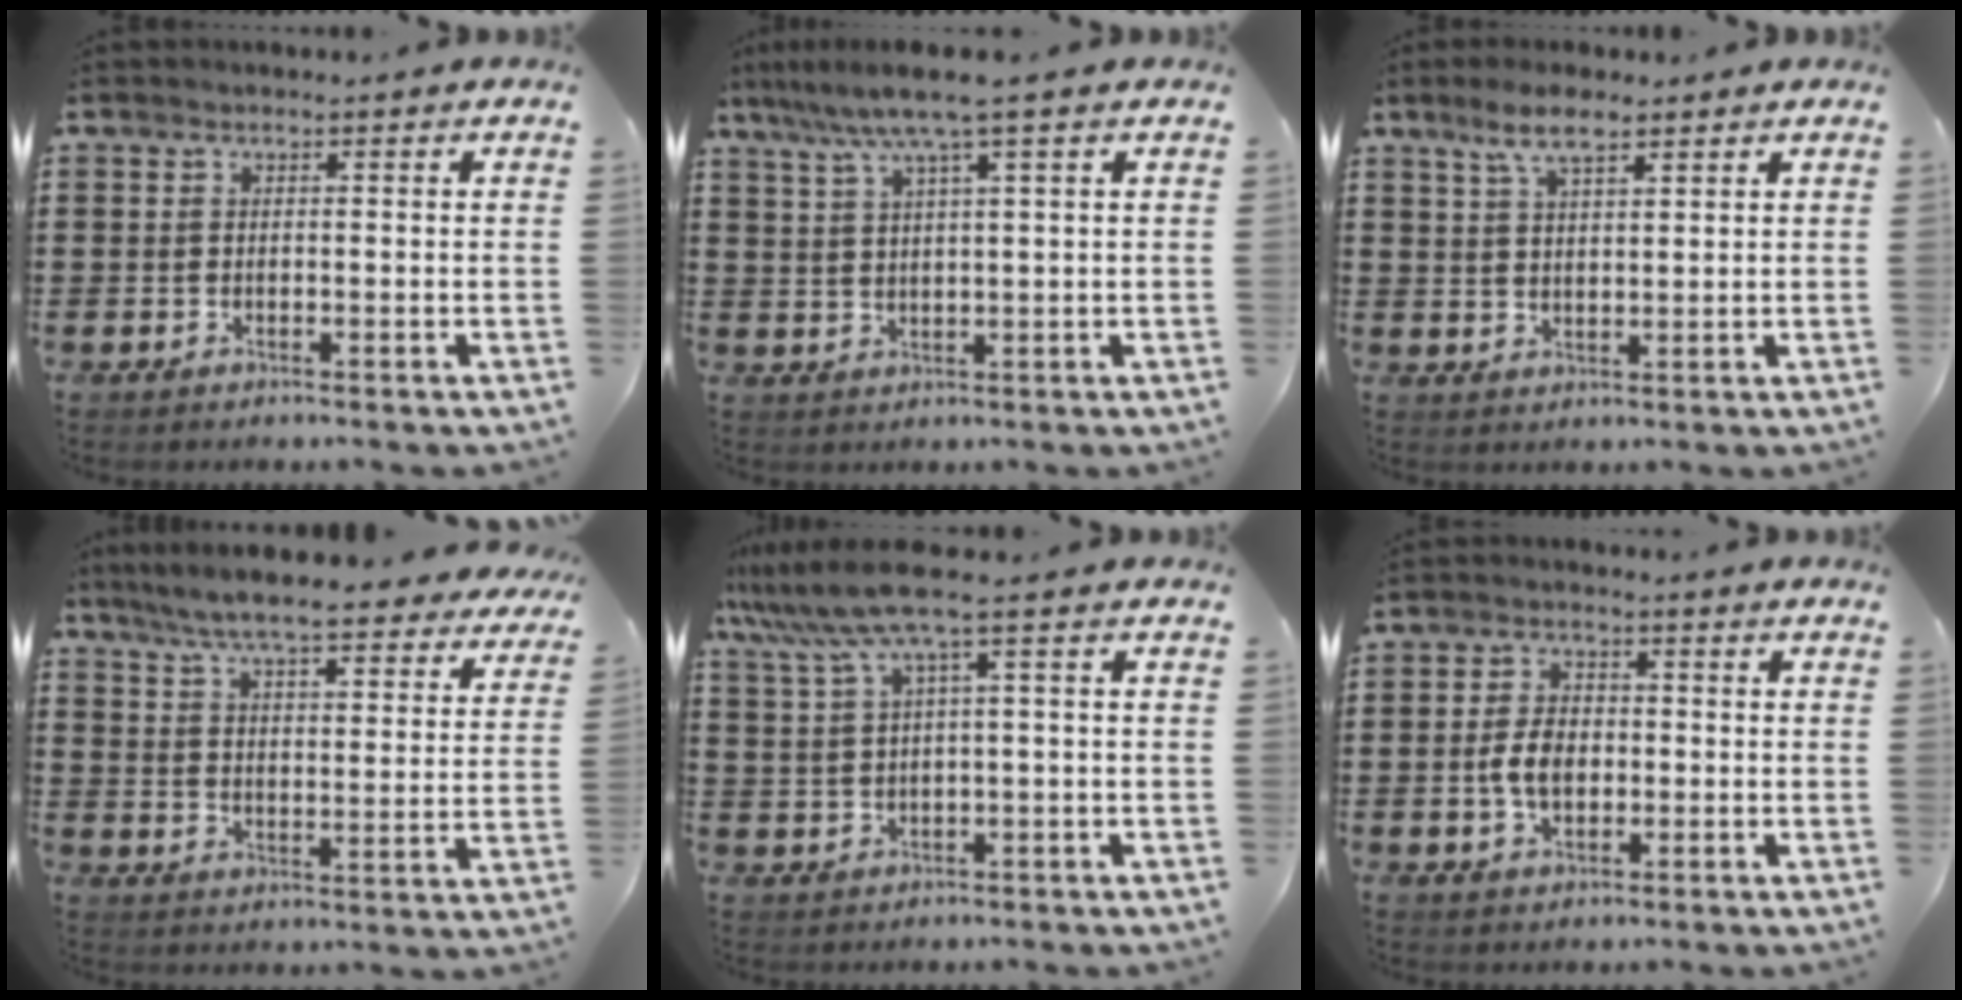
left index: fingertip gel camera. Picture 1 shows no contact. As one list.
[{"total": 5.8, "force": [3.6, -0.1, 4.6], "torque": [-0.097, -0.005, 0.059]}, {"total": 5.2, "force": [3.4, 1.5, 3.7], "torque": [-0.078, 0.005, 0.060]}, {"total": 7.3, "force": [6.8, -0.2, 2.8], "torque": [-0.084, -0.042, 0.117]}, {"total": 6.4, "force": [2.9, -0.3, 5.7], "torque": [-0.141, -0.021, 0.043]}, {"total": 4.9, "force": [-0.6, 2.9, 3.9], "torque": [-0.086, 0.002, -0.015]}]